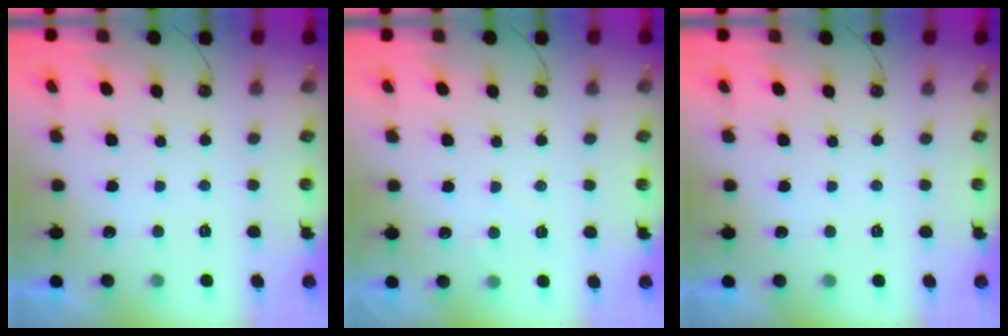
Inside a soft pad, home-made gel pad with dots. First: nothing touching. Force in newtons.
{"total": 2.9, "press": 2.9, "slide": 0.3}
{"total": 0.0}